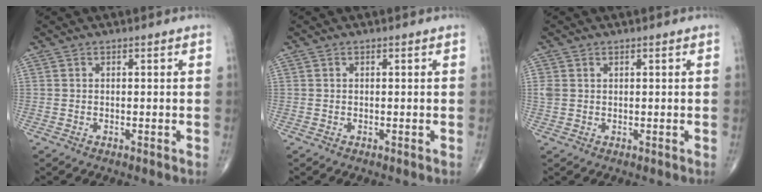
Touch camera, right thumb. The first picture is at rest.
{"total": 0.0}
{"total": 2.1, "force": [0.6, 1.7, 1.1], "torque": [-0.026, 0.004, 0.016]}